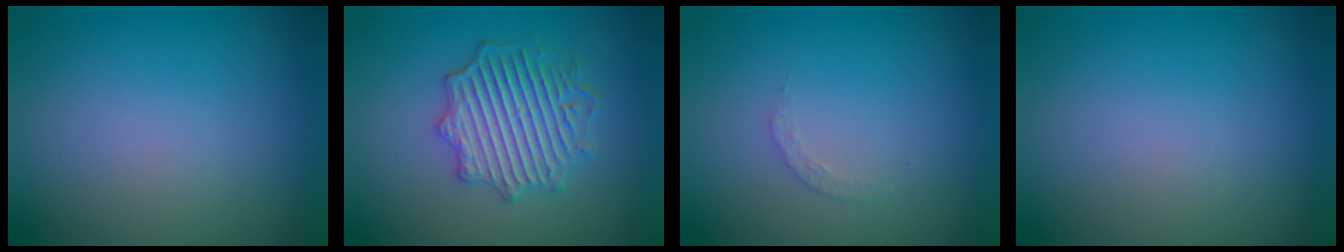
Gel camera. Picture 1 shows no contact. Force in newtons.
{"total": 4.4, "press": 4.4, "slide": 0.7}
{"total": 1.1, "press": 1.1, "slide": 0.3}
{"total": 0.0}